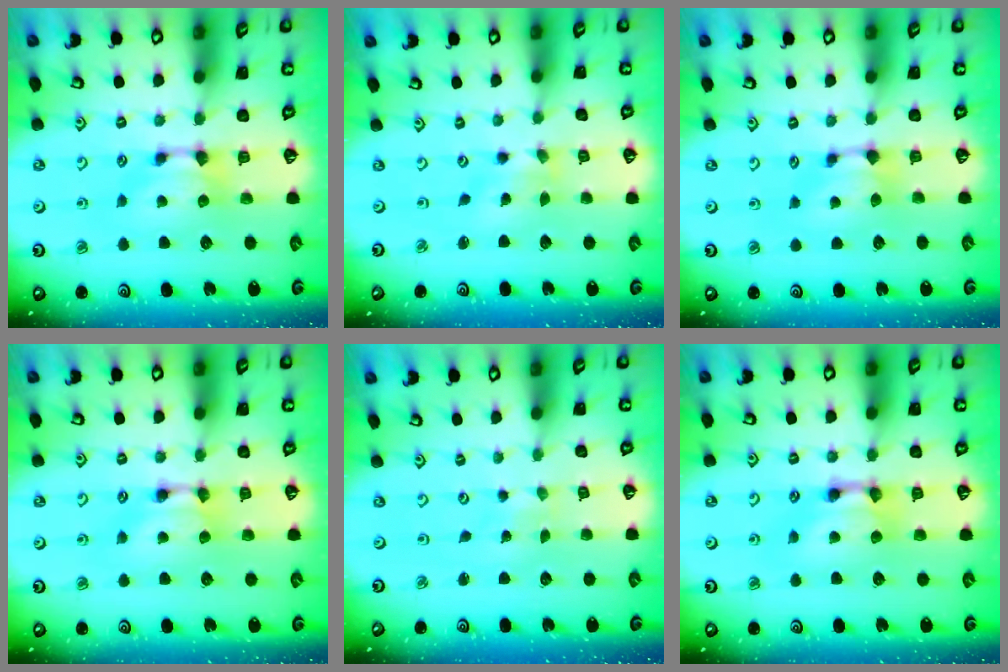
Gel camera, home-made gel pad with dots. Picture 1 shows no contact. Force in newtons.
{"total": 2.2, "press": 2.0, "slide": 1.0}
{"total": 0.8, "press": 0.3, "slide": 0.7}
{"total": 1.2, "press": 1.2, "slide": 0.2}
{"total": 6.4, "press": 6.4, "slide": 0.4}
{"total": 2.6, "press": 2.6, "slide": 0.2}